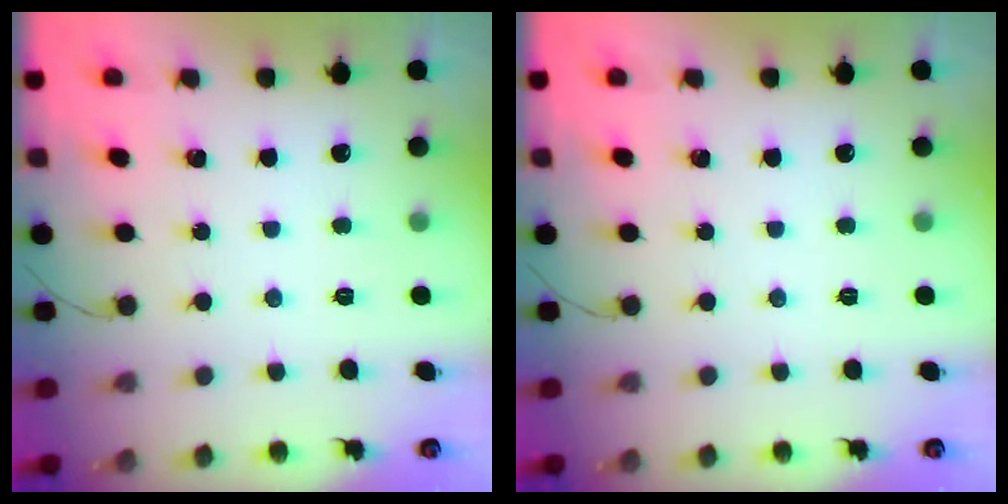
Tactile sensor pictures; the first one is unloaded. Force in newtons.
{"total": 0.0}